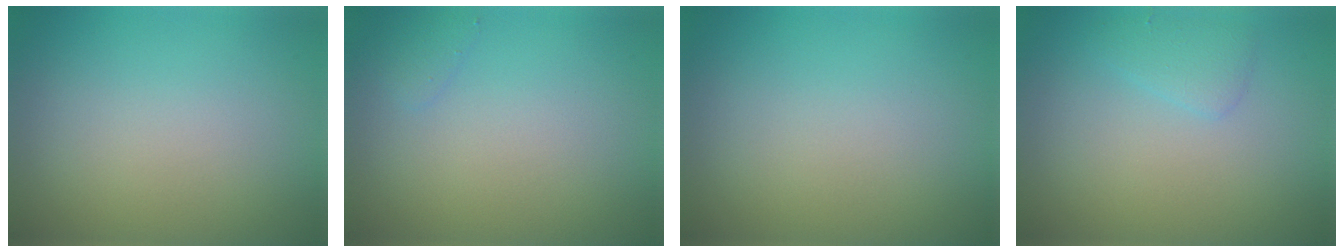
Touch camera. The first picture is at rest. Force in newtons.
{"total": 0.8, "press": 0.8, "slide": 0.1}
{"total": 0.0}
{"total": 1.6, "press": 1.6, "slide": 0.1}